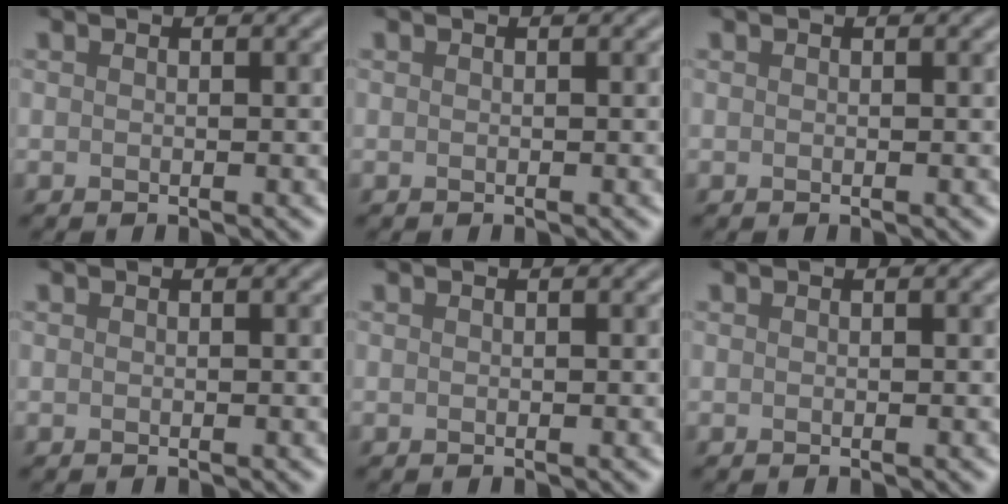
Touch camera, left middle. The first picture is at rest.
{"total": 0.0}
{"total": 0.0}
{"total": 0.0}
{"total": 0.0}
{"total": 0.0}